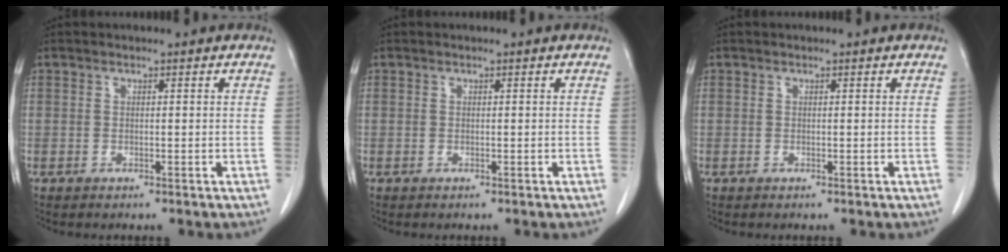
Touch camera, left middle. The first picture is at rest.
{"total": 0.0}
{"total": 0.0}